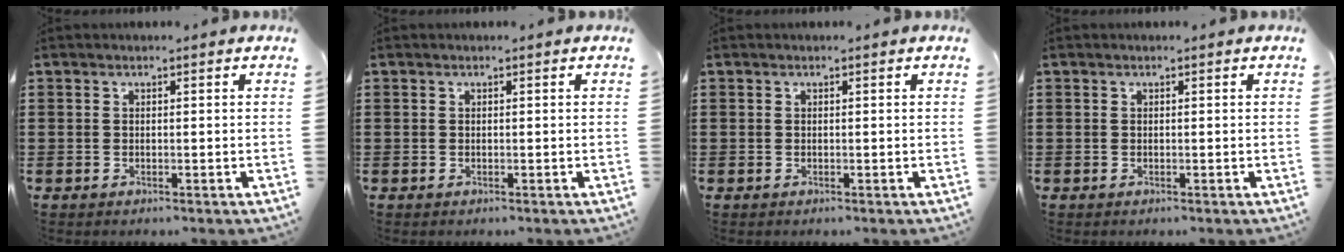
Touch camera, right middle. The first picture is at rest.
{"total": 0.0}
{"total": 0.0}
{"total": 0.0}